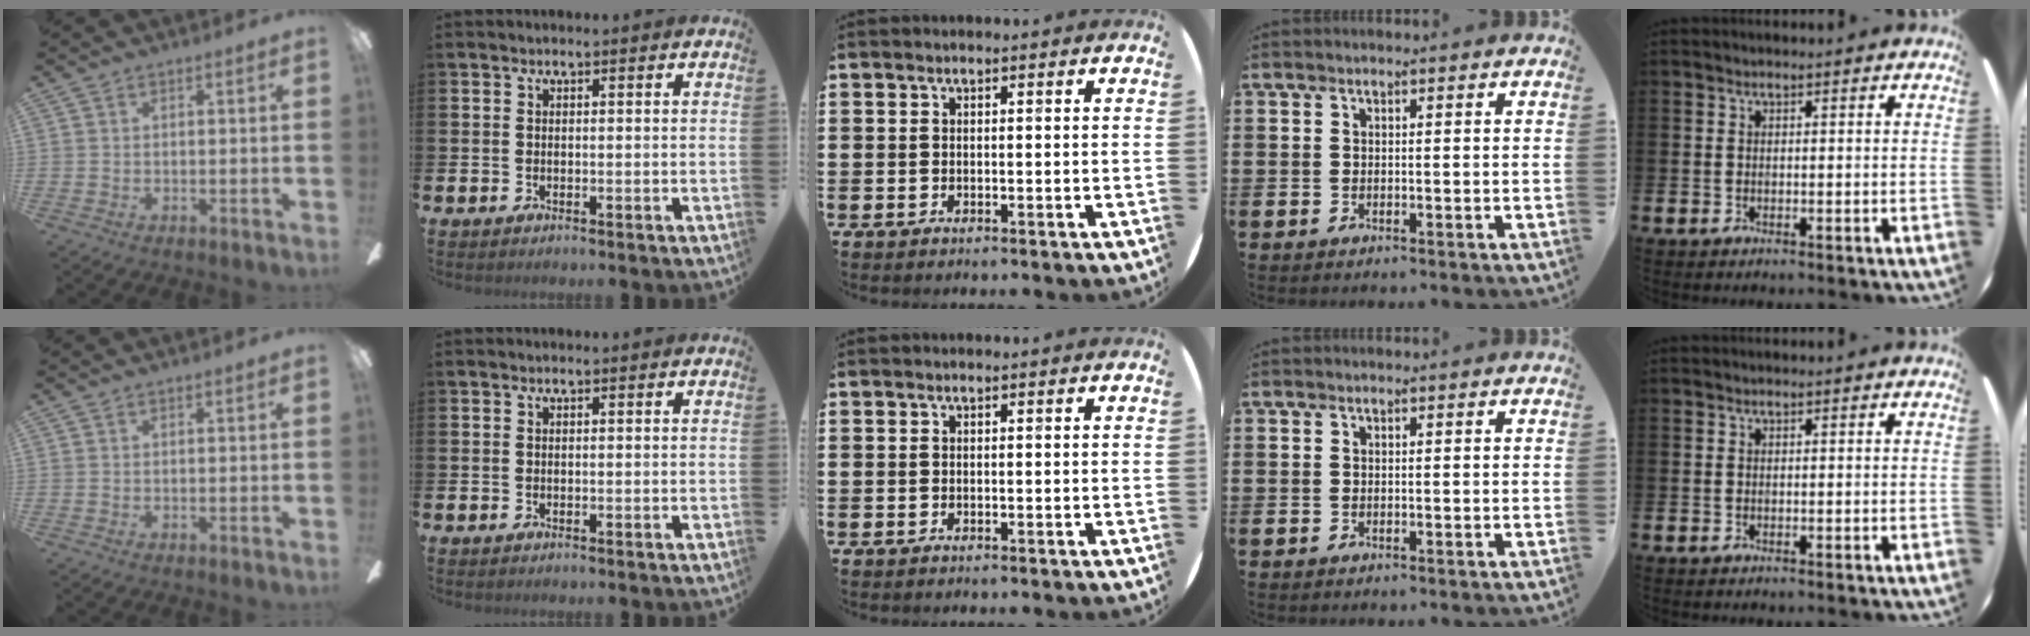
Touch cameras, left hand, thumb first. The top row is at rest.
{}